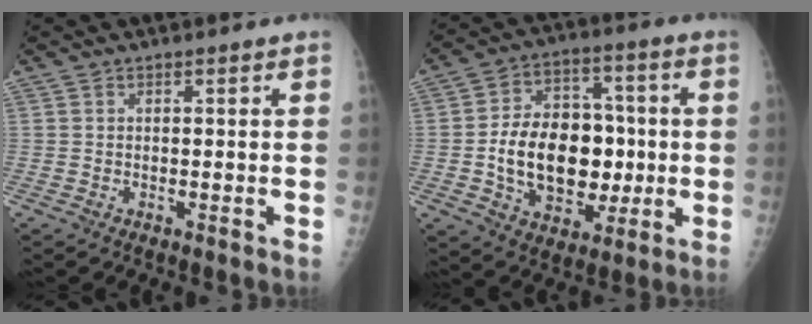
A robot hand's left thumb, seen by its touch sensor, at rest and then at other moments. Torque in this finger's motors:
{"motor_torque": [0.13, 0.42, 0.54, 0.10, 0.11]}